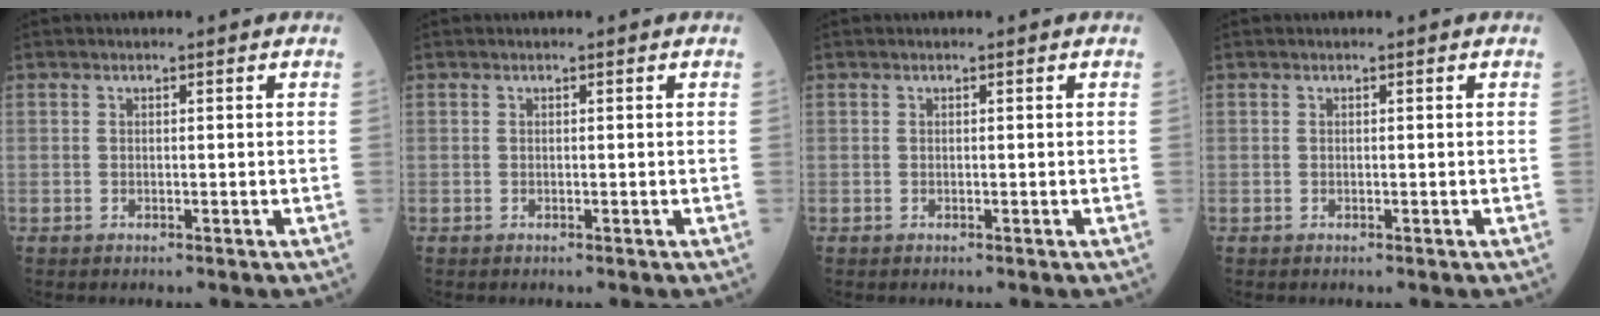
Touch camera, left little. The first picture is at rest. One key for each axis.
{"total": 0.0}
{"total": 0.0}
{"total": 0.0}